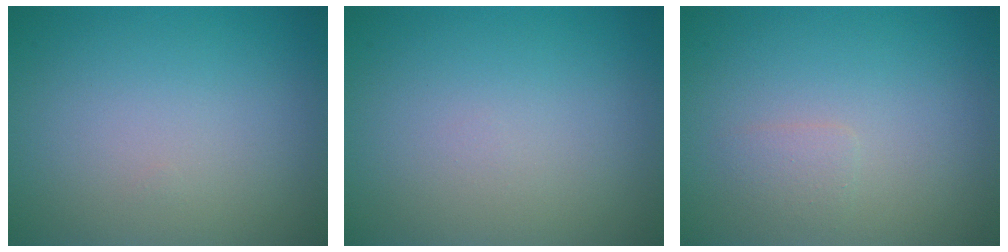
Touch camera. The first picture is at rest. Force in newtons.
{"total": 0.0}
{"total": 1.0, "press": 1.0, "slide": 0.1}